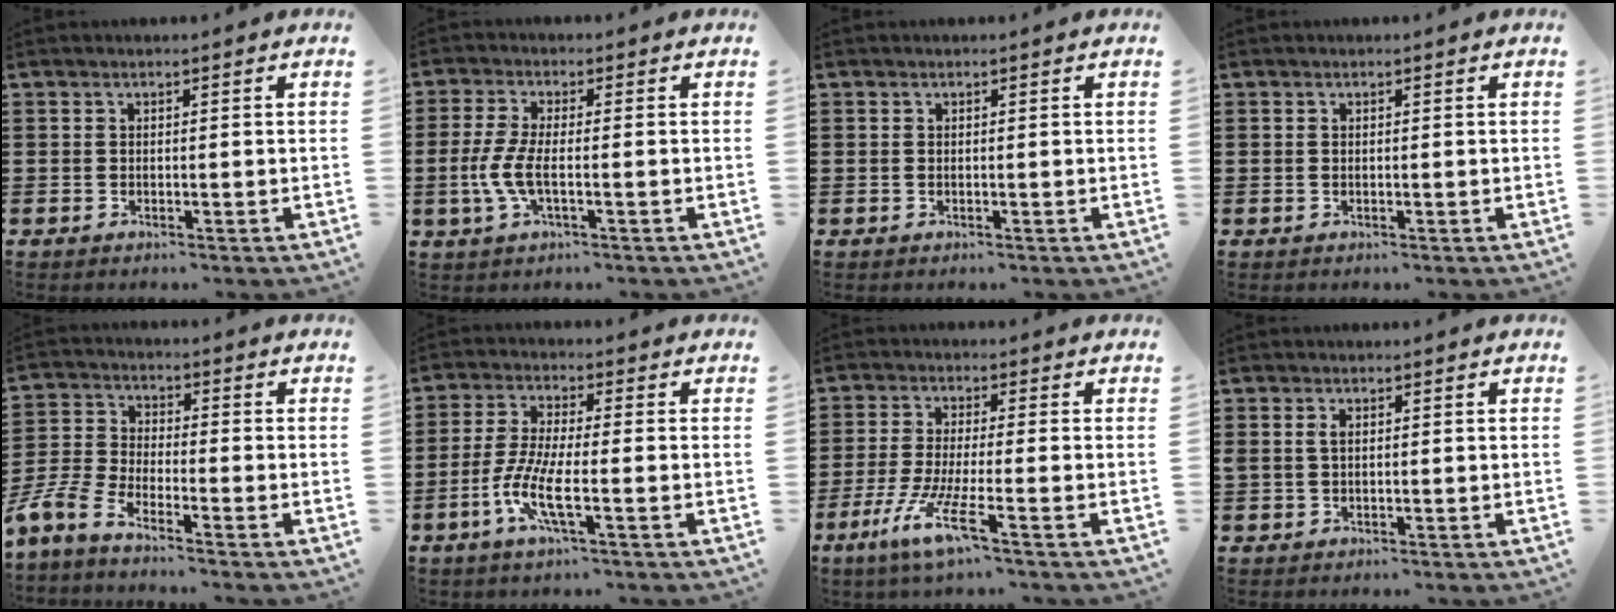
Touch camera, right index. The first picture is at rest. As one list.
[{"total": 5.1, "force": [-1.3, 1.6, 4.7], "torque": [-0.118, -0.009, -0.033]}, {"total": 0.0}, {"total": 0.0}, {"total": 5.2, "force": [-4.4, 0.7, 2.7], "torque": [-0.089, -0.017, -0.095]}, {"total": 7.5, "force": [-3.0, 1.4, 6.8], "torque": [-0.154, -0.016, -0.064]}, {"total": 7.7, "force": [-4.1, 0.6, 6.5], "torque": [-0.146, -0.016, -0.080]}, {"total": 1.6, "force": [0.4, 0.9, 1.2], "torque": [-0.027, 0.006, 0.006]}]